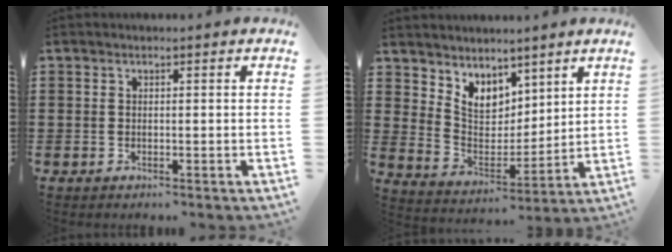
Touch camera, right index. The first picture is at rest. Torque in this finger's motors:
{"motor_torque": [0.50, 0.82, 0.19, 0.05]}